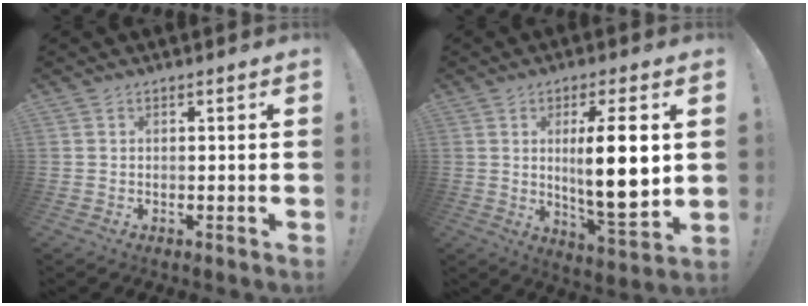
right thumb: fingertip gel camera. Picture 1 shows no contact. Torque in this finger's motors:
{"motor_torque": [0.32, 1.98, 0.19, 0.31, 0.13]}